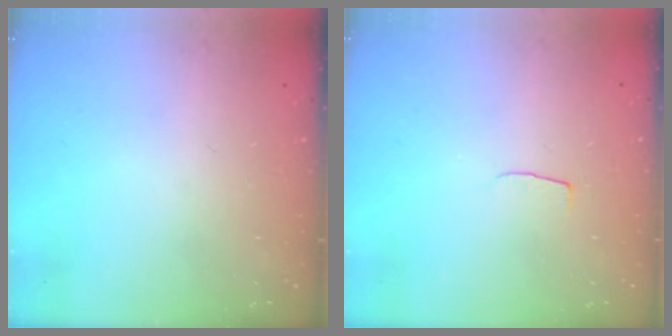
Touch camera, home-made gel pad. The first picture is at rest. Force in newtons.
{"total": 3.7, "press": 3.7, "slide": 0.3}